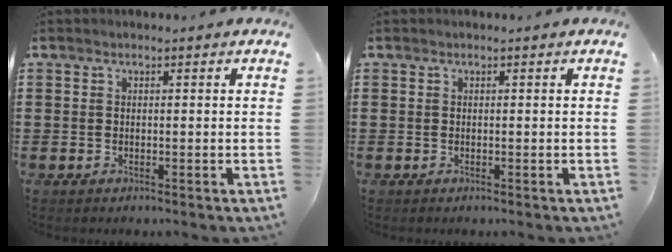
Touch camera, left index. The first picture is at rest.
{"total": 0.0}